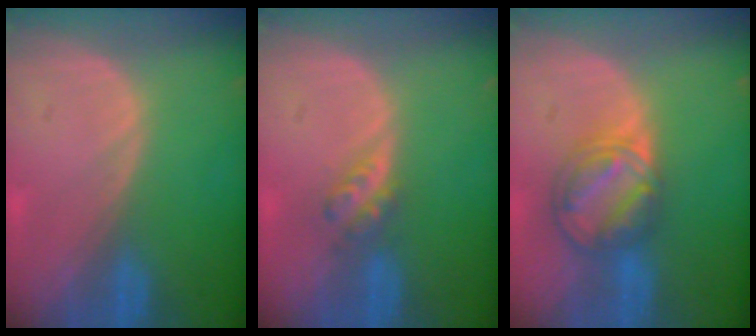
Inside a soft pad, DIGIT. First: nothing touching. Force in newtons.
{"total": 3.2, "press": 2.8, "slide": 1.6}
{"total": 8.1, "press": 7.0, "slide": 4.1}